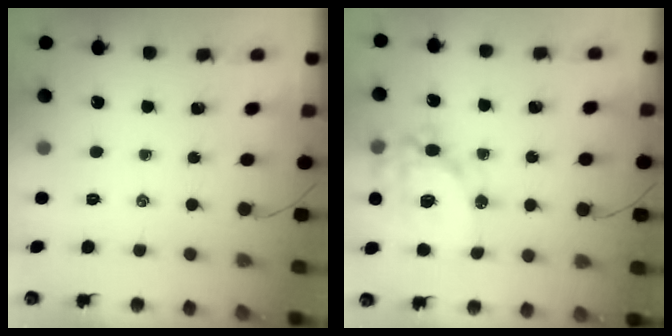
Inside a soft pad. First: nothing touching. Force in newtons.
{"total": 17.6, "press": 17.2, "slide": 3.4}